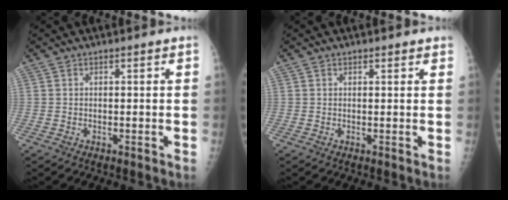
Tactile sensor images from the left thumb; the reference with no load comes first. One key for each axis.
{"total": 0.7, "fx": 0.6, "fy": 0.4, "fz": 0.2, "tx": 0.000, "ty": -0.005, "tz": 0.006}